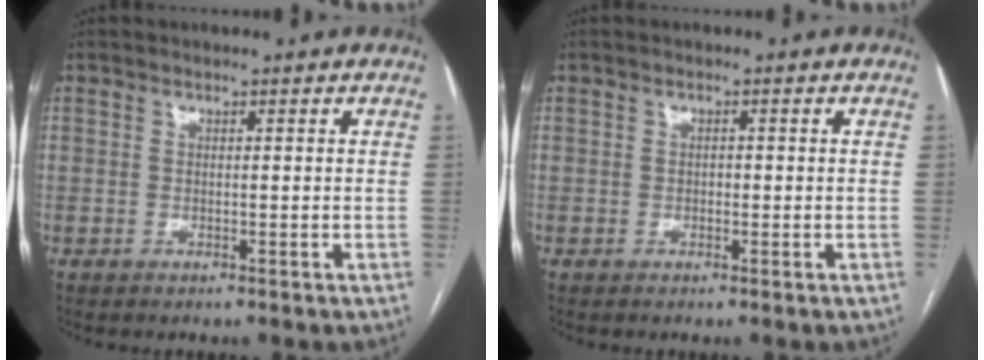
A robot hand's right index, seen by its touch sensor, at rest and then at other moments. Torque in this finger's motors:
{"motor_torque": [0.31, 0.06, 0.09, 0.02]}